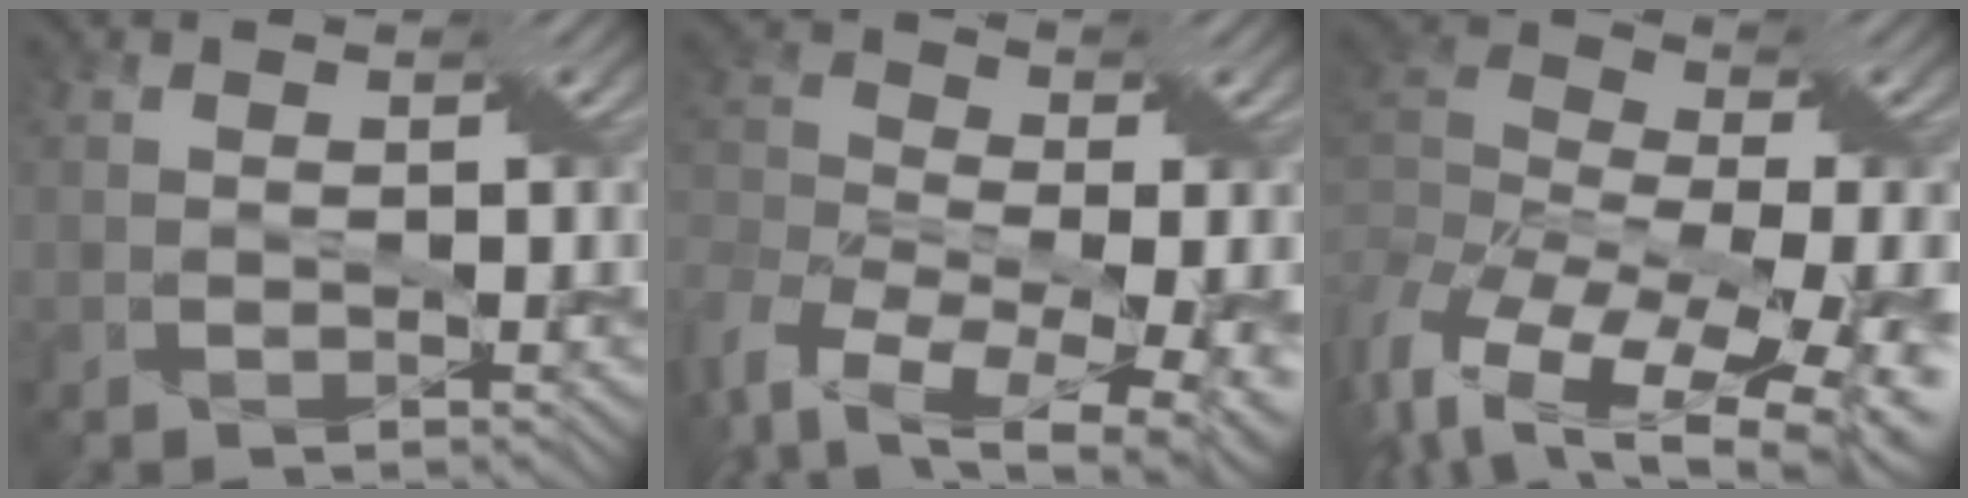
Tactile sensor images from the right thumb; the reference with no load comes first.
{"total": 13.7, "force": [-5.6, 8.1, 9.5], "torque": [-0.223, -0.012, -0.053]}
{"total": 17.4, "force": [-7.0, 8.7, 13.4], "torque": [-0.274, -0.018, -0.077]}